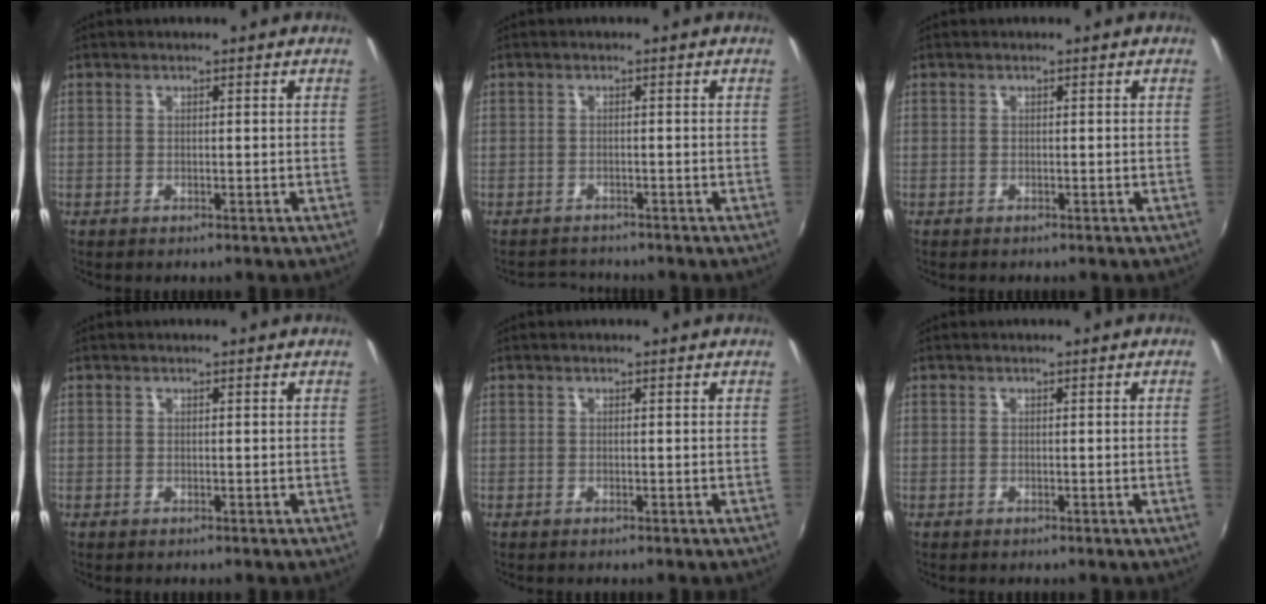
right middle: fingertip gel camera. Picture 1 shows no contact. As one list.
[{"total": 2.6, "force": [-2.5, 0.7, -0.2], "torque": [-0.008, 0.003, -0.046]}, {"total": 0.0}, {"total": 0.0}, {"total": 0.0}, {"total": 0.9, "force": [0.1, -0.6, 0.7], "torque": [-0.003, -0.007, 0.001]}]